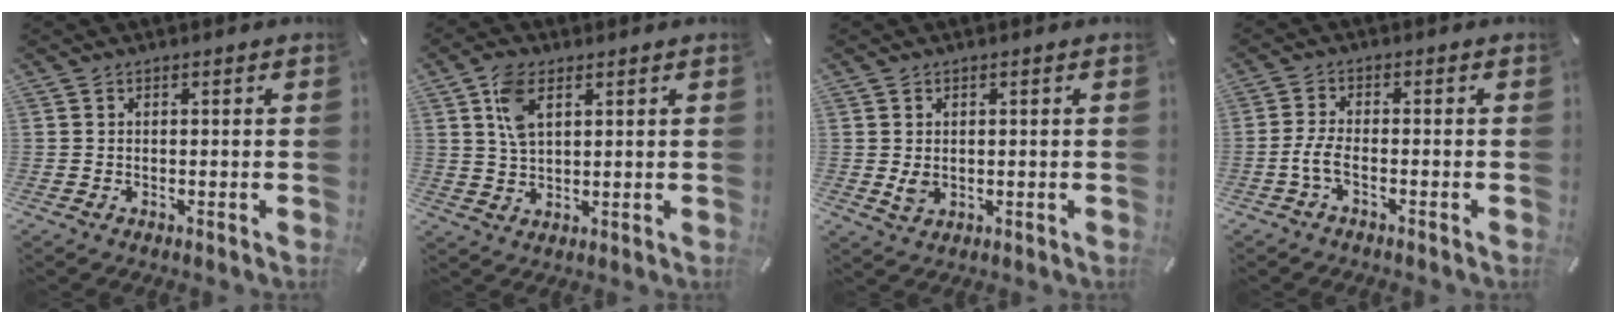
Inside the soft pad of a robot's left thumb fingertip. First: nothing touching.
{"total": 6.5, "force": [2.8, 3.6, 4.7], "torque": [-0.094, 0.004, 0.051]}
{"total": 2.3, "force": [0.2, 1.9, 1.4], "torque": [-0.028, -0.002, 0.001]}
{"total": 3.9, "force": [-1.8, 1.2, 3.3], "torque": [-0.079, -0.002, -0.036]}